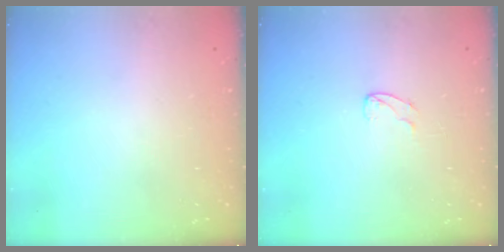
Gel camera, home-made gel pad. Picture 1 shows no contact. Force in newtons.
{"total": 3.3, "press": 3.3, "slide": 0.3}